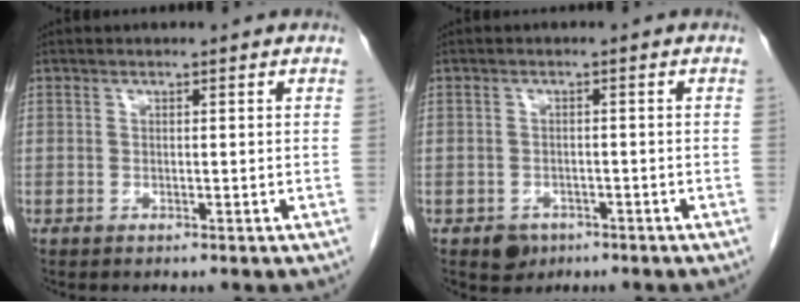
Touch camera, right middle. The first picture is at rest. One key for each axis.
{"total": 2.7, "fx": -1.6, "fy": 2.1, "fz": 0.6, "tx": -0.007, "ty": 0.006, "tz": -0.019}